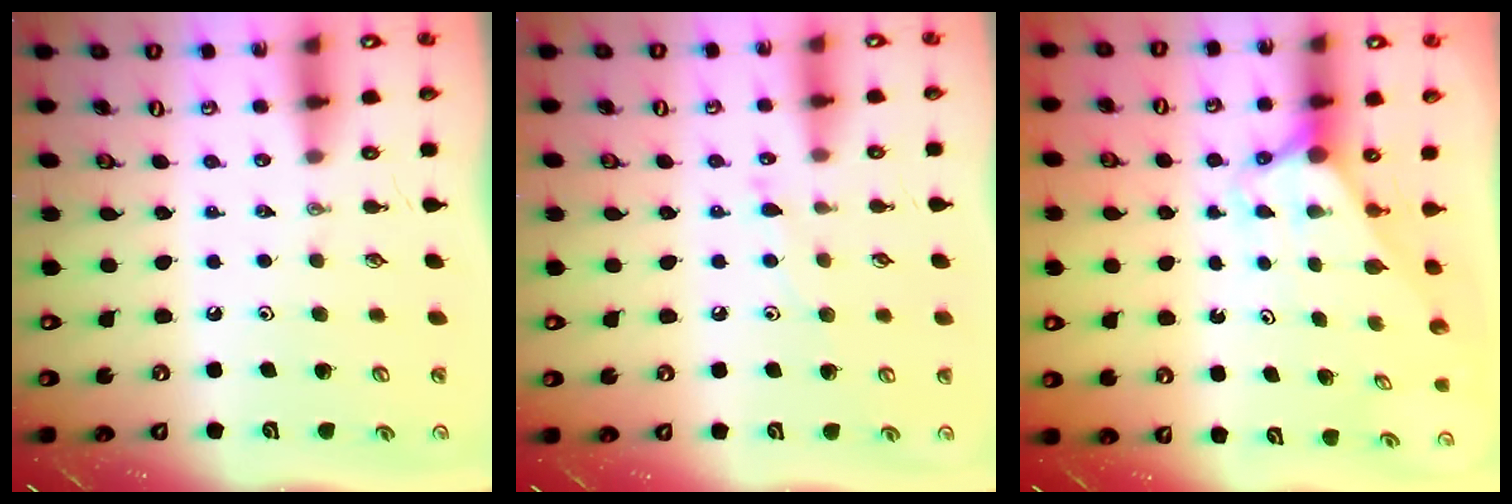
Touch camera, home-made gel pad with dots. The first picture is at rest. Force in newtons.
{"total": 5.8, "press": 5.8, "slide": 0.6}
{"total": 2.9, "press": 2.9, "slide": 0.0}